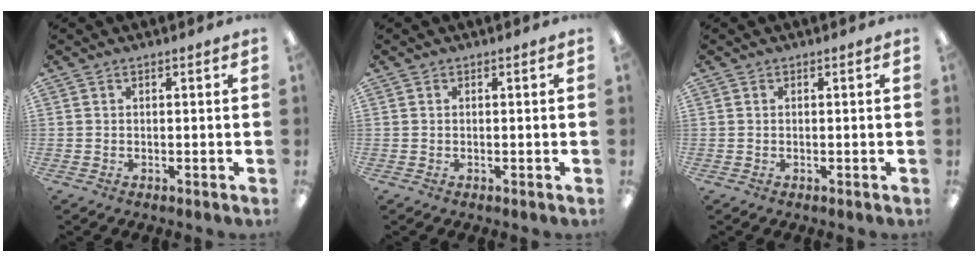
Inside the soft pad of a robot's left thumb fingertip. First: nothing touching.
{"total": 0.0}
{"total": 0.0}